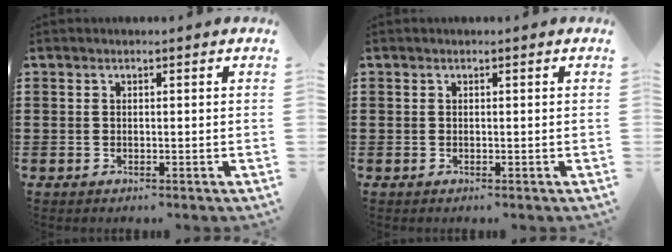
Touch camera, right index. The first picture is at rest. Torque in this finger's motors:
{"motor_torque": [0.00, 0.00, 0.00, -0.01]}